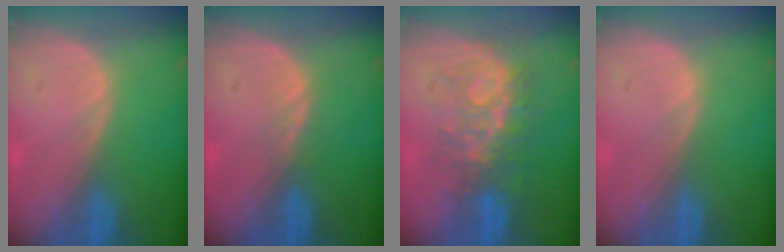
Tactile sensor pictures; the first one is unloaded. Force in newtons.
{"total": 1.1, "press": 1.0, "slide": 0.2}
{"total": 7.6, "press": 7.5, "slide": 1.5}
{"total": 0.0}